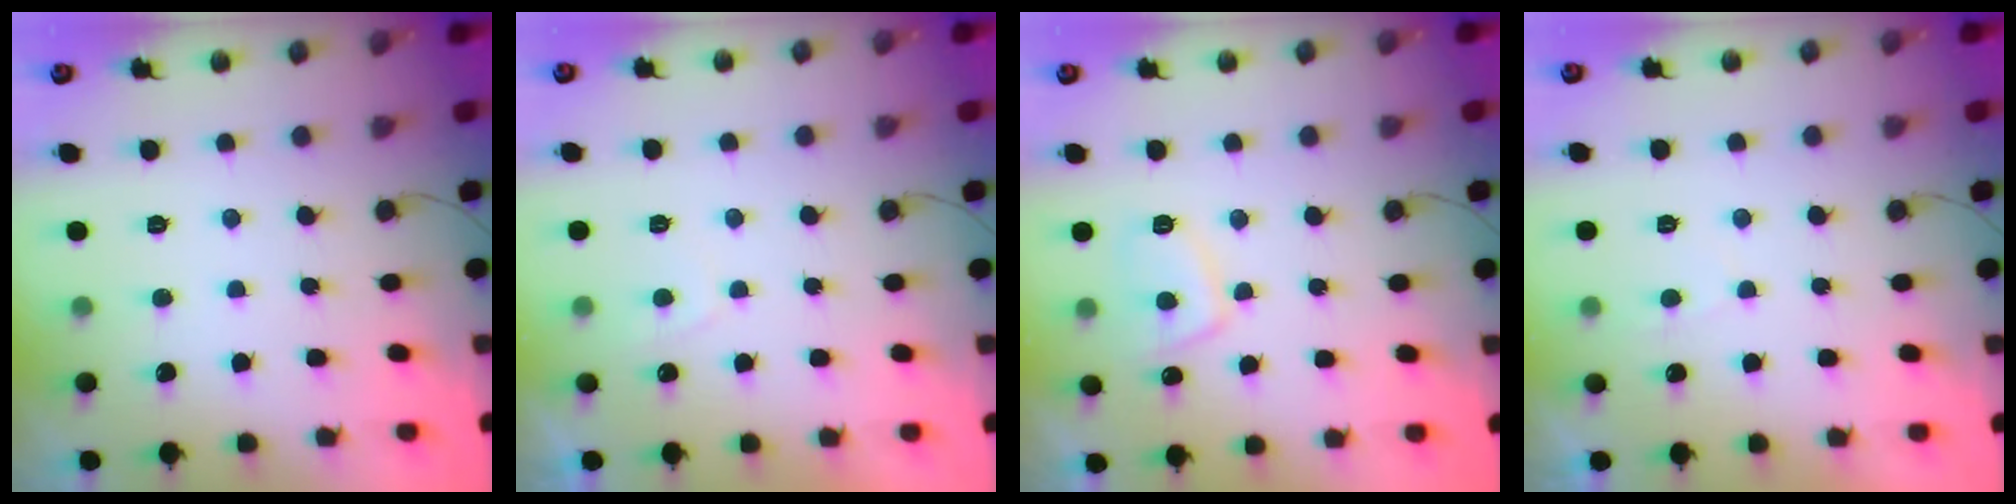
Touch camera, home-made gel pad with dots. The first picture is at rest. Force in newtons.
{"total": 1.0, "press": 0.8, "slide": 0.6}
{"total": 6.2, "press": 6.1, "slide": 1.0}
{"total": 1.3, "press": 1.2, "slide": 0.5}